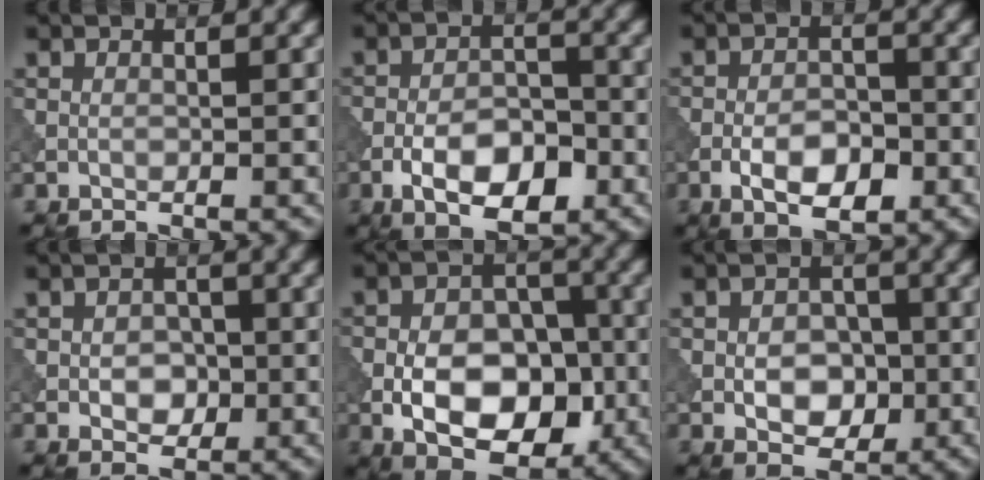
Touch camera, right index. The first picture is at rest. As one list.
[{"total": 6.0, "force": [-2.8, 2.9, 4.5], "torque": [-0.065, 0.004, -0.049]}, {"total": 4.6, "force": [-2.0, 2.2, 3.5], "torque": [-0.049, 0.004, -0.036]}, {"total": 2.3, "force": [-0.4, 1.6, 1.6], "torque": [-0.021, 0.000, -0.005]}, {"total": 8.8, "force": [-2.6, 5.3, 6.6], "torque": [-0.098, 0.001, -0.044]}, {"total": 3.7, "force": [-0.8, 2.5, 2.6], "torque": [-0.031, 0.000, -0.011]}]